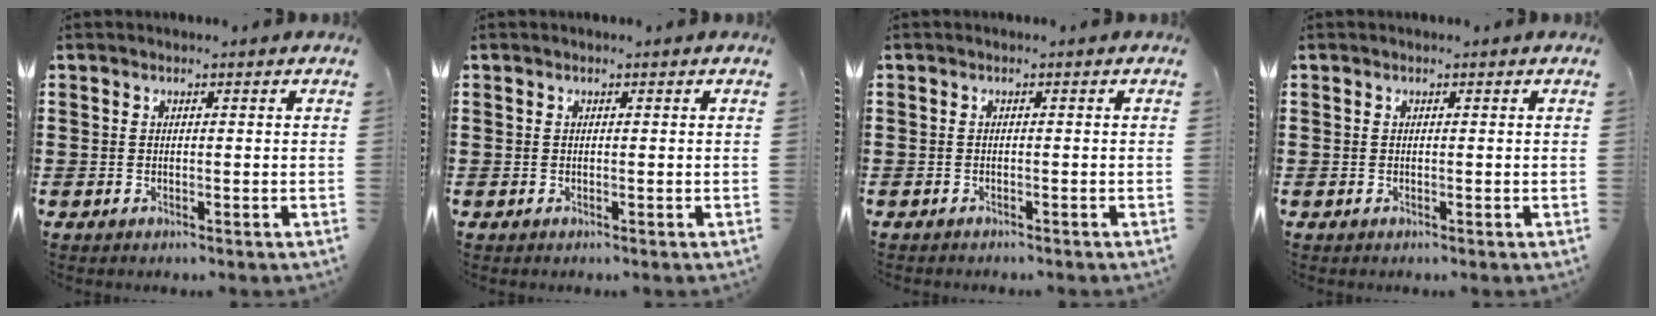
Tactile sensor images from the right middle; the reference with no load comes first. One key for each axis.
{"total": 0.0}
{"total": 0.5, "fx": -0.5, "fy": 0.0, "fz": 0.0, "tx": -0.003, "ty": -0.002, "tz": -0.011}
{"total": 0.0}